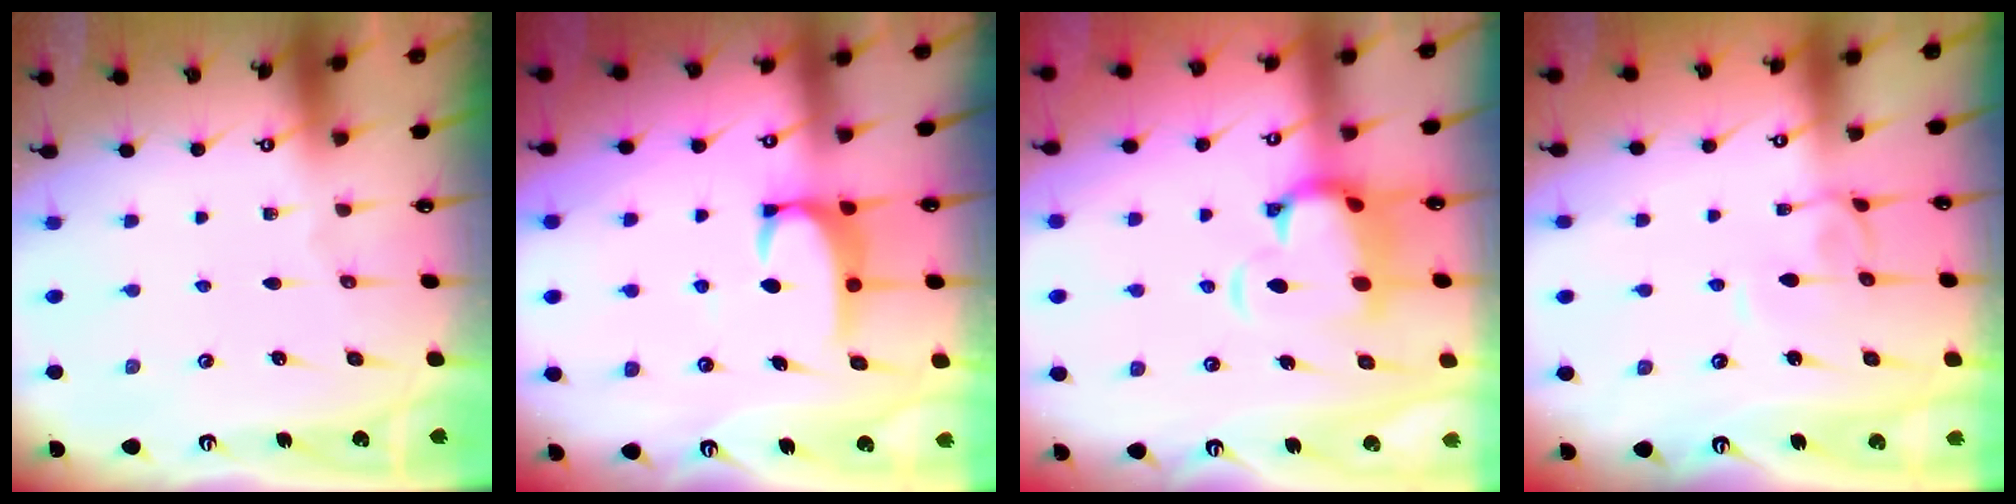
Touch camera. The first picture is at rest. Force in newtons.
{"total": 2.9, "press": 2.9, "slide": 0.3}
{"total": 5.4, "press": 5.2, "slide": 1.5}
{"total": 1.9, "press": 1.9, "slide": 0.2}